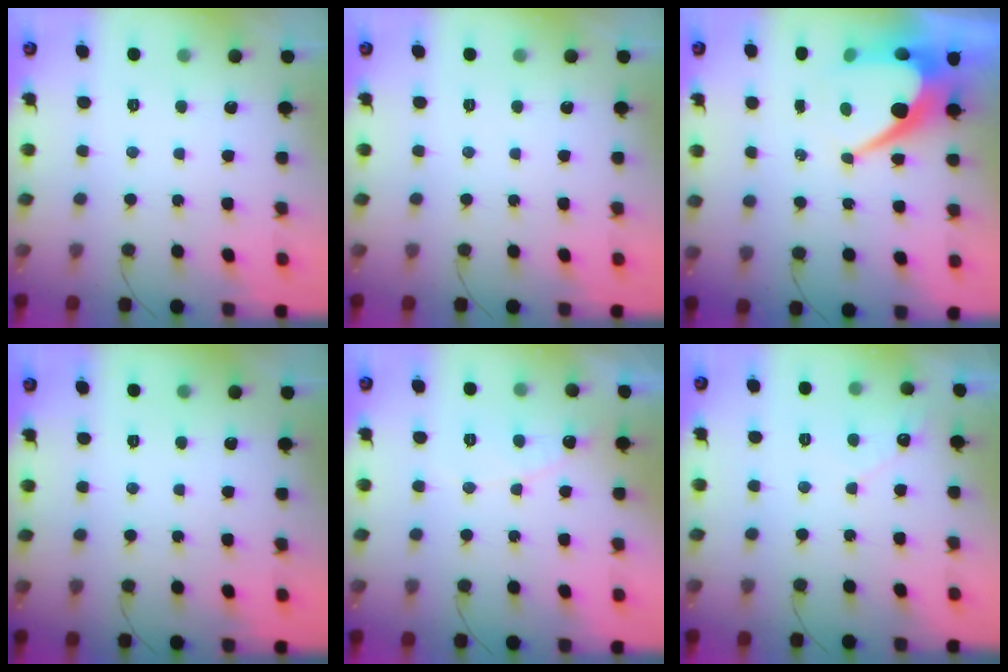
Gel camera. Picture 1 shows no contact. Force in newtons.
{"total": 0.0}
{"total": 10.9, "press": 10.9, "slide": 0.9}
{"total": 0.0}
{"total": 5.1, "press": 5.1, "slide": 0.5}
{"total": 2.9, "press": 2.9, "slide": 0.1}